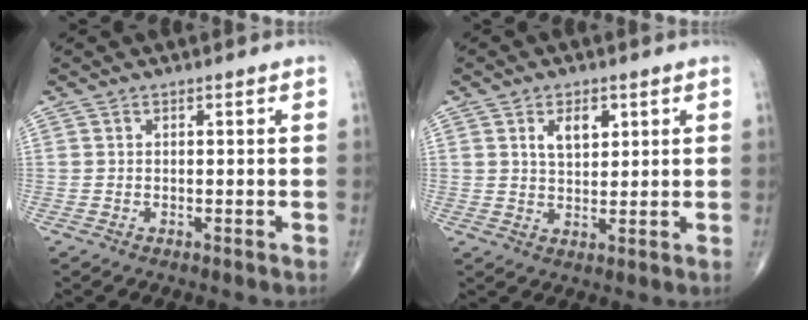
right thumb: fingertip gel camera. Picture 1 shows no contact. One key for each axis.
{"total": 5.2, "fx": 2.1, "fy": 2.9, "fz": 3.7, "tx": -0.047, "ty": -0.014, "tz": 0.037}